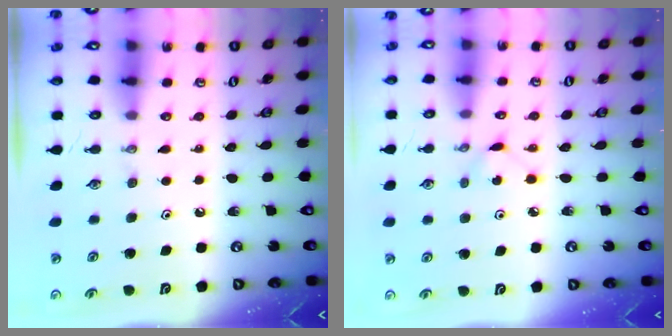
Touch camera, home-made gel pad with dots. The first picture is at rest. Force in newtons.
{"total": 2.5, "press": 2.4, "slide": 0.3}